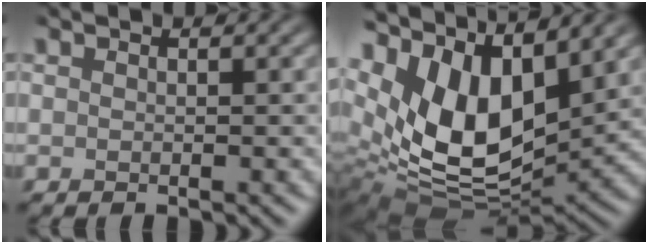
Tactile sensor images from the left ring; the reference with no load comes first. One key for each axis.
{"total": 11.9, "fx": 3.7, "fy": 6.9, "fz": 9.0, "tx": -0.170, "ty": -0.006, "tz": 0.068}